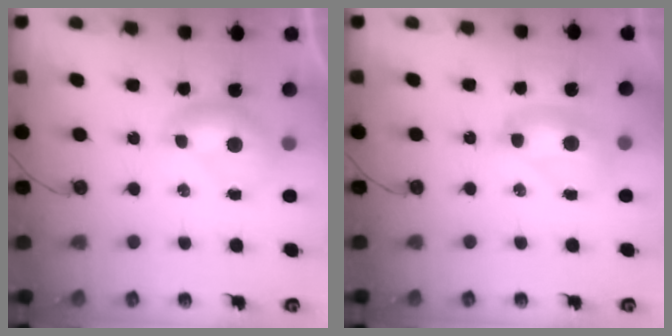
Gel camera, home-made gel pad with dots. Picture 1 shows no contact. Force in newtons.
{"total": 2.5, "press": 2.5, "slide": 0.1}